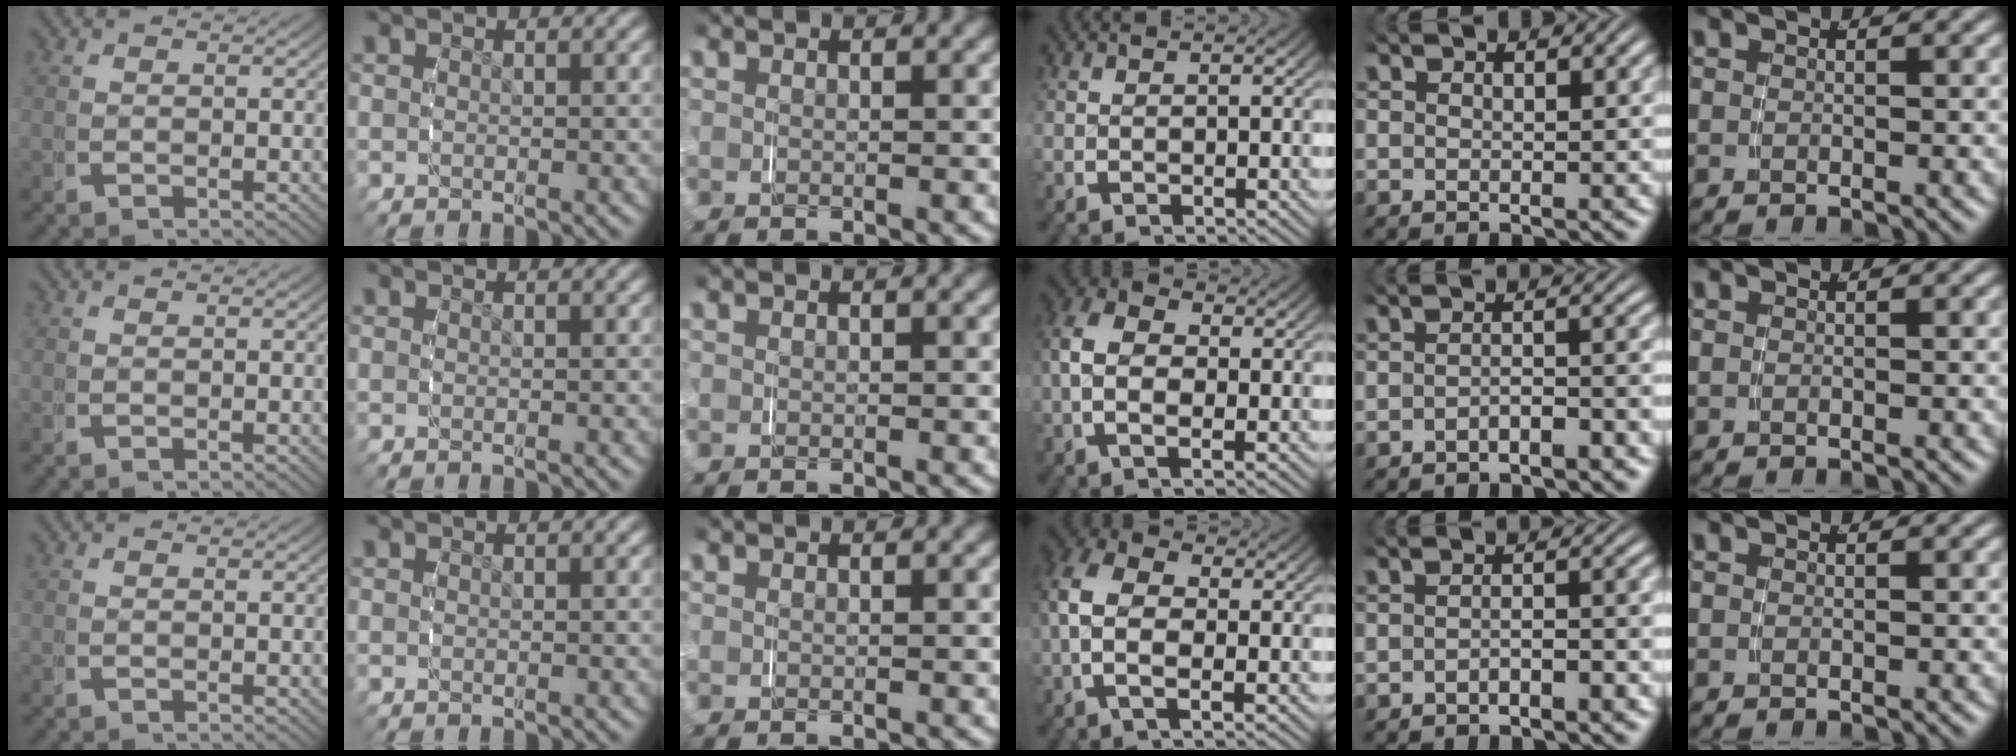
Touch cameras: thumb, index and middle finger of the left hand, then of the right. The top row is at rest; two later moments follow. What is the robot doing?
{"motion": "grasp_and_lifting", "object": "napkin"}